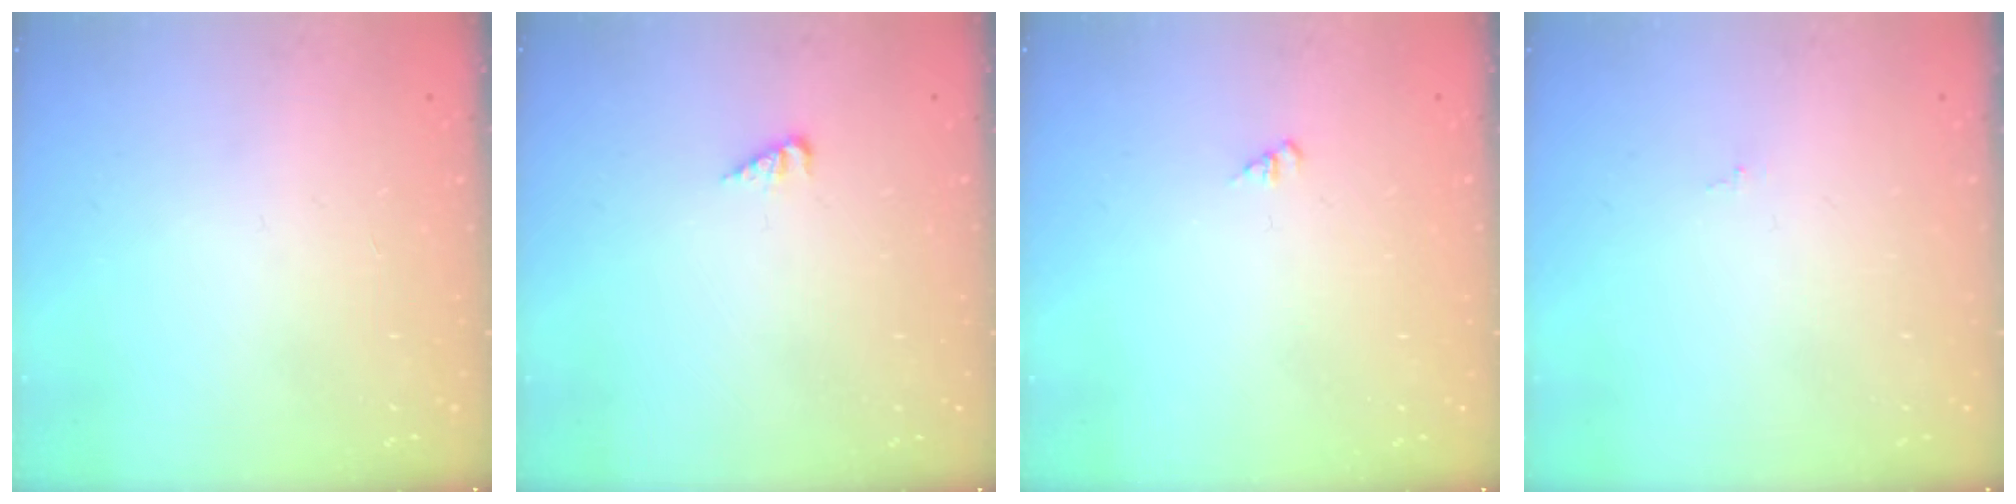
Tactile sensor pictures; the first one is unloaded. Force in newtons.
{"total": 2.6, "press": 2.6, "slide": 0.2}
{"total": 1.3, "press": 1.3, "slide": 0.3}
{"total": 0.0}